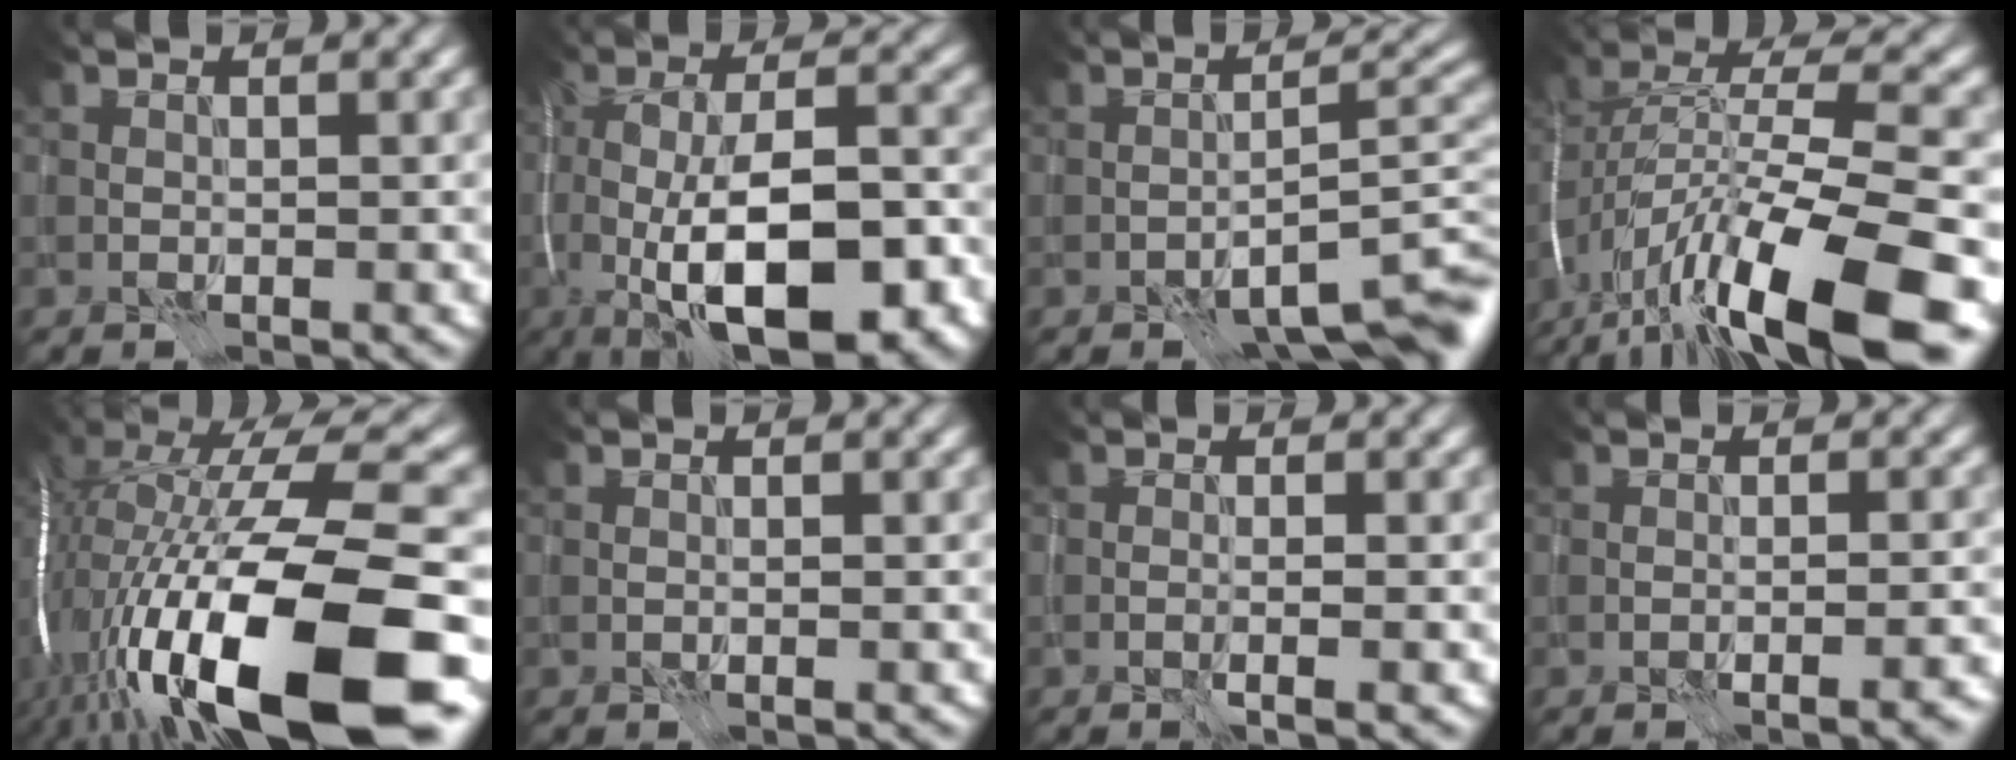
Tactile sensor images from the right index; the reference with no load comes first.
{"total": 12.9, "force": [-3.7, 4.8, 11.3], "torque": [-0.185, -0.008, -0.057]}
{"total": 7.2, "force": [-4.4, 2.0, 5.4], "torque": [-0.064, 0.005, -0.061]}
{"total": 15.5, "force": [-8.3, 4.8, 12.2], "torque": [-0.227, 0.011, -0.146]}
{"total": 18.3, "force": [-4.9, 5.4, 16.8], "torque": [-0.291, 0.022, -0.090]}
{"total": 0.0}
{"total": 1.5, "force": [-0.7, 0.2, 1.4], "torque": [-0.017, 0.005, -0.016]}
{"total": 2.4, "force": [-1.5, 0.4, 1.9], "torque": [-0.025, 0.010, -0.027]}